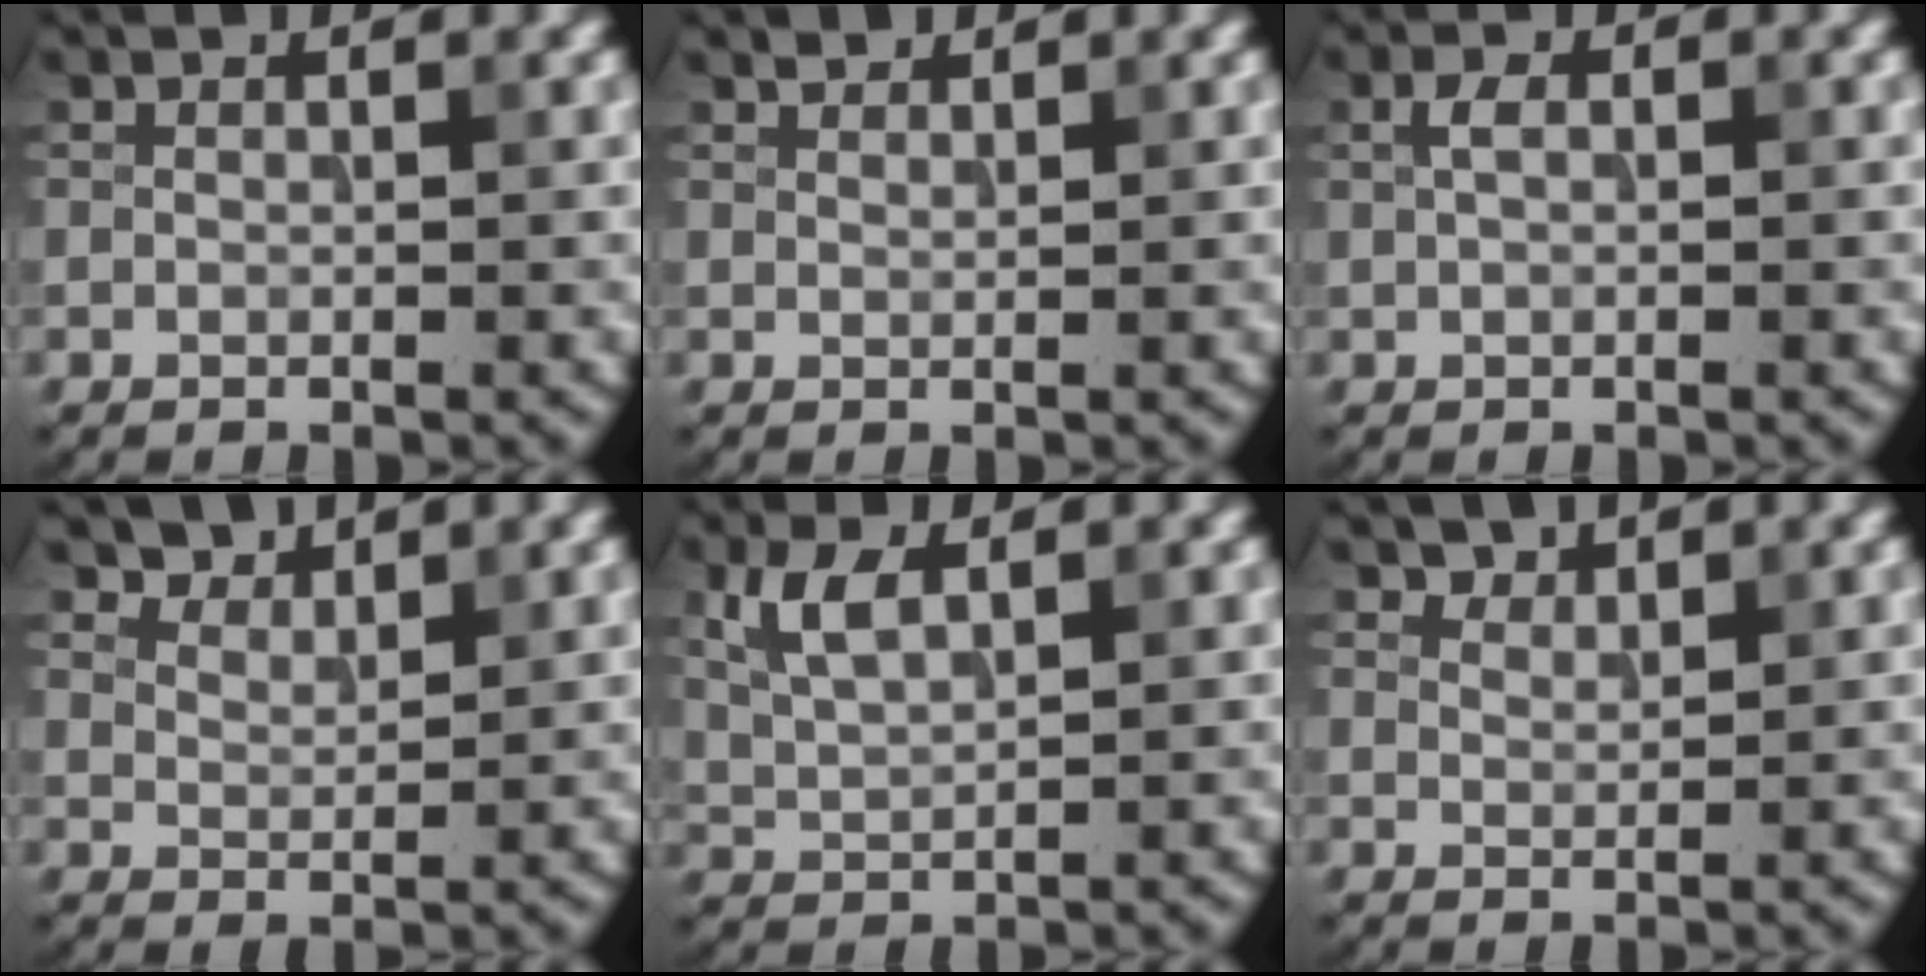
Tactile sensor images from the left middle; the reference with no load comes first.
{"total": 1.0, "force": [1.0, 0.2, 0.1], "torque": [-0.004, 0.000, 0.018]}
{"total": 1.6, "force": [0.3, 0.9, 1.2], "torque": [-0.025, 0.004, 0.004]}
{"total": 2.9, "force": [2.7, 0.9, 0.5], "torque": [-0.019, -0.008, 0.054]}
{"total": 3.4, "force": [1.5, 1.6, 2.6], "torque": [-0.060, 0.005, 0.033]}
{"total": 1.8, "force": [1.7, 0.6, 0.2], "torque": [-0.009, -0.006, 0.035]}